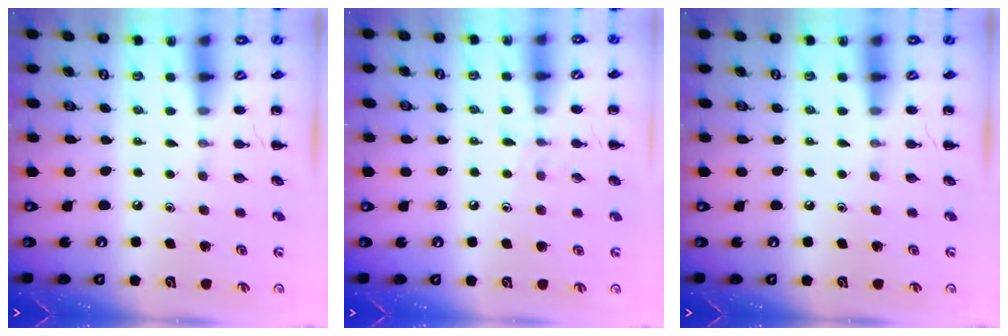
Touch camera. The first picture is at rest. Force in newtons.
{"total": 5.0, "press": 4.5, "slide": 2.0}
{"total": 0.0}